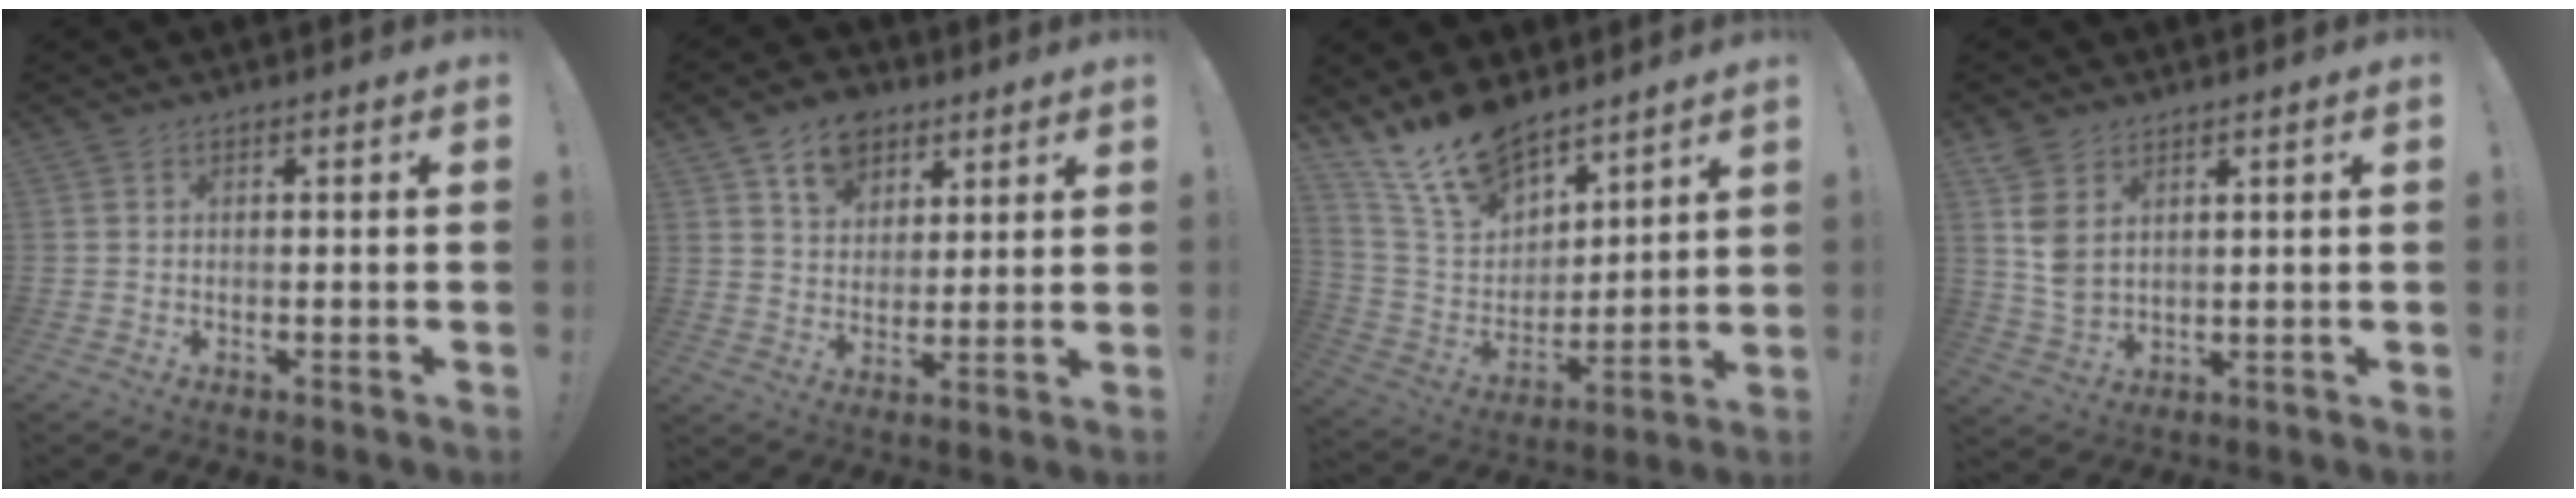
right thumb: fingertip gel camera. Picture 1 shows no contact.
{"total": 10.8, "force": [6.3, 7.9, 3.9], "torque": [-0.057, -0.034, 0.121]}
{"total": 17.1, "force": [13.8, 7.8, 6.2], "torque": [-0.138, -0.095, 0.261]}
{"total": 8.0, "force": [3.6, 5.6, 4.4], "torque": [-0.068, -0.012, 0.071]}